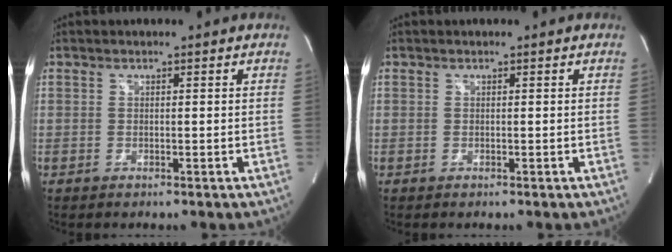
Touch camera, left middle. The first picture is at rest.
{"total": 0.0}